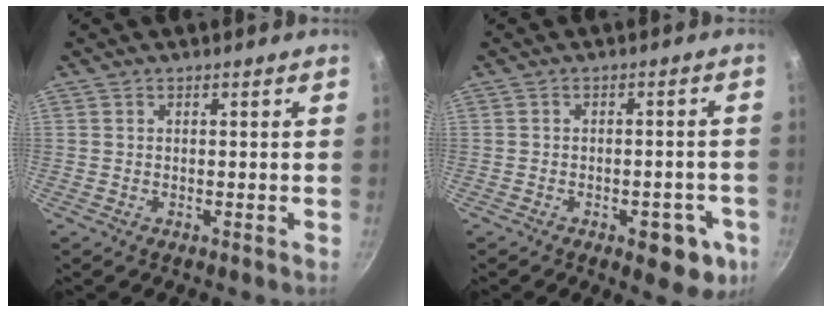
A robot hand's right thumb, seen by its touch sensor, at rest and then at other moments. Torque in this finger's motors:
{"motor_torque": [0.95, 0.89, -0.16, -0.07, 0.12]}